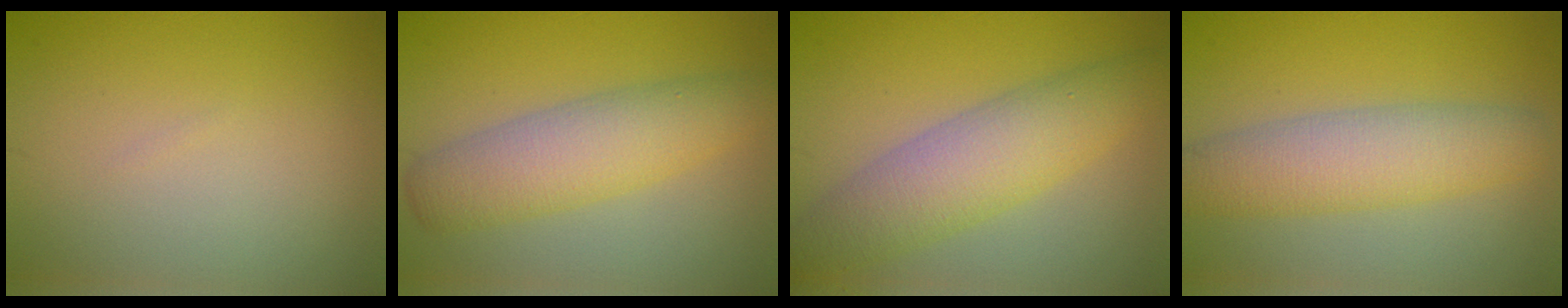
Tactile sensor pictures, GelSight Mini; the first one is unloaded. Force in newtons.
{"total": 5.8, "press": 5.8, "slide": 0.2}
{"total": 6.4, "press": 6.4, "slide": 0.1}
{"total": 5.8, "press": 5.8, "slide": 0.4}